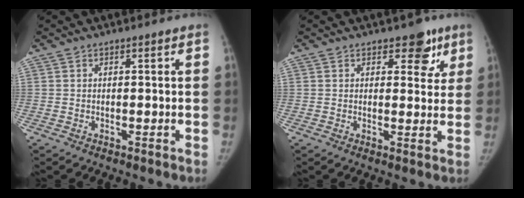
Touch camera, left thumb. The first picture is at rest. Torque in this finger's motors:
{"motor_torque": [0.74, 0.12, 0.61, -0.53, 0.08]}